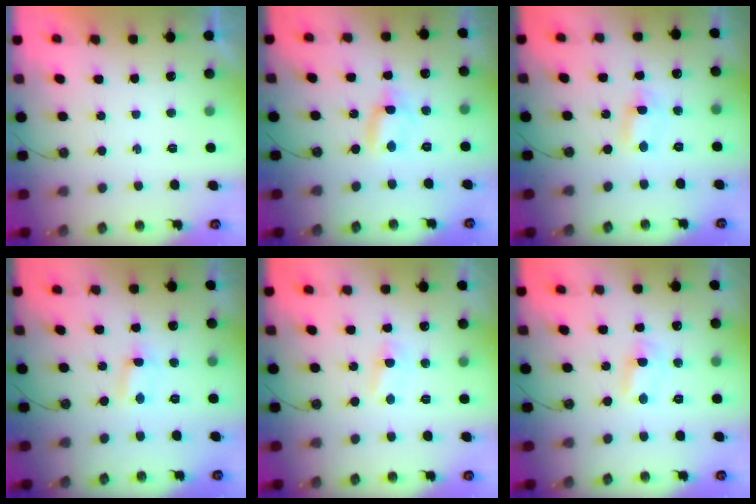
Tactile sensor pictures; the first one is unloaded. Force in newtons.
{"total": 2.2, "press": 2.2, "slide": 0.1}
{"total": 1.2, "press": 1.0, "slide": 0.8}
{"total": 0.6, "press": 0.4, "slide": 0.5}
{"total": 2.9, "press": 2.9, "slide": 0.4}
{"total": 1.7, "press": 1.7, "slide": 0.1}